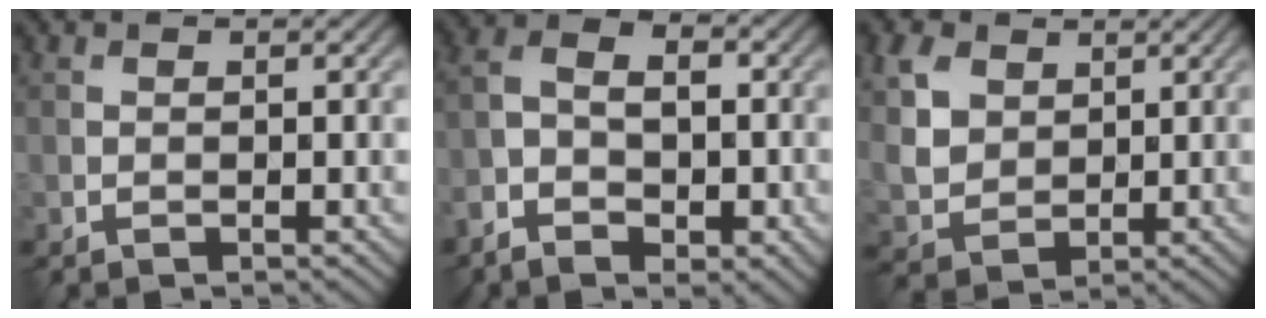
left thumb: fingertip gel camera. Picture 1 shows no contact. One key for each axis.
{"total": 7.4, "fx": -3.3, "fy": 4.6, "fz": 4.8, "tx": -0.098, "ty": -0.008, "tz": -0.062}
{"total": 7.0, "fx": 2.9, "fy": 5.2, "fz": 3.7, "tx": -0.123, "ty": 0.007, "tz": 0.059}